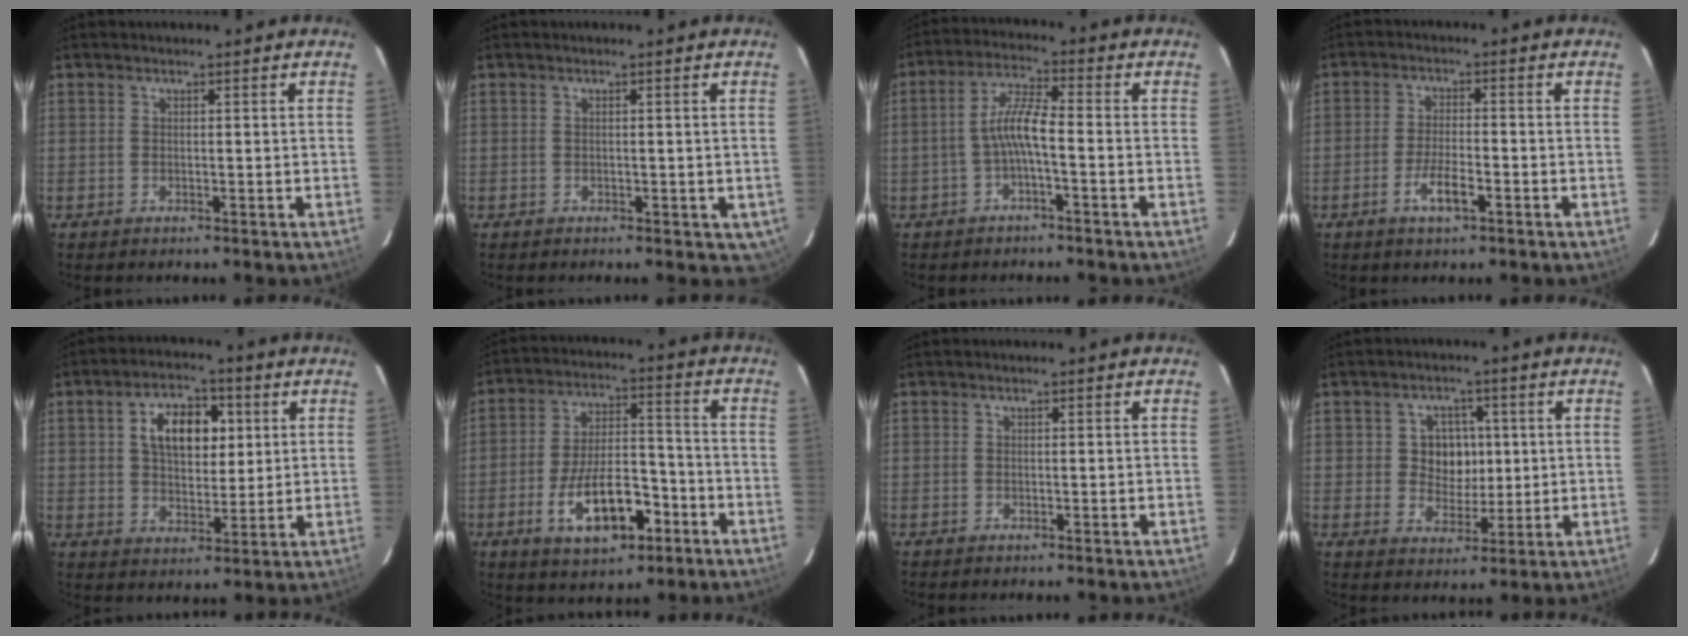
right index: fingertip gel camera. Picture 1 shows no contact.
{"total": 2.4, "force": [-0.5, 2.0, 1.4], "torque": [-0.005, 0.004, 0.001]}
{"total": 5.5, "force": [-1.9, 0.7, 5.1], "torque": [-0.112, 0.015, -0.035]}
{"total": 5.4, "force": [-2.9, 1.3, 4.4], "torque": [-0.093, -0.004, -0.052]}
{"total": 10.4, "force": [2.9, 6.2, 7.9], "torque": [-0.132, 0.026, 0.053]}
{"total": 13.9, "force": [-6.3, 6.0, 10.8], "torque": [-0.204, 0.007, -0.092]}
{"total": 0.0}
{"total": 6.3, "force": [0.7, 5.6, 2.8], "torque": [-0.051, 0.012, 0.018]}